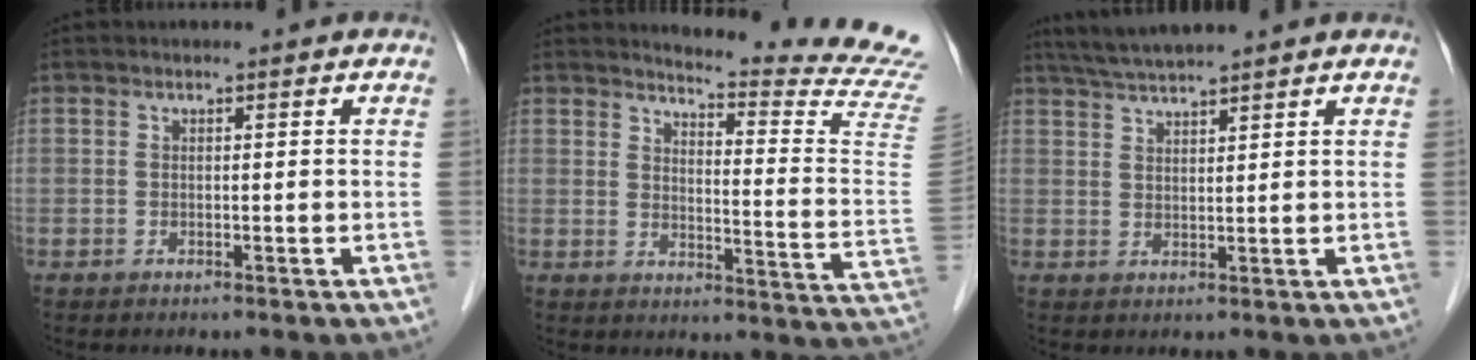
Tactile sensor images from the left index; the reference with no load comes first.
{"total": 16.0, "force": [15.4, -3.0, 3.2], "torque": [-0.056, -0.157, 0.167]}
{"total": 5.4, "force": [4.9, -0.6, 2.3], "torque": [-0.047, 0.022, 0.092]}